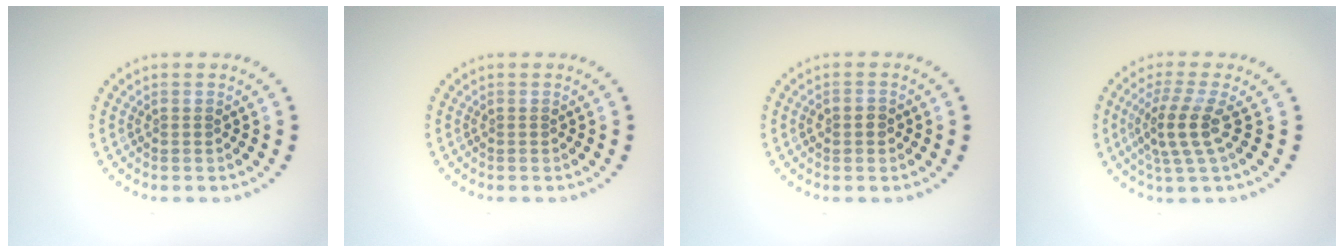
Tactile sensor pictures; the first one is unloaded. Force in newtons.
{"total": 0.0}
{"total": 1.4, "press": 1.3, "slide": 0.4}
{"total": 3.5, "press": 2.6, "slide": 2.3}